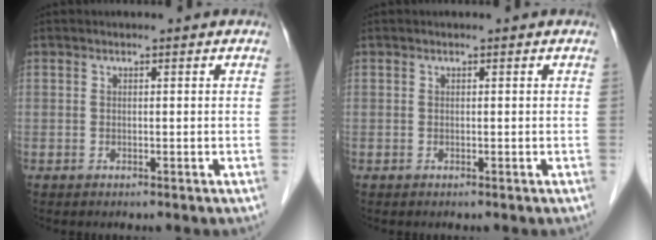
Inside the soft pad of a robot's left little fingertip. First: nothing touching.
{"total": 0.0}